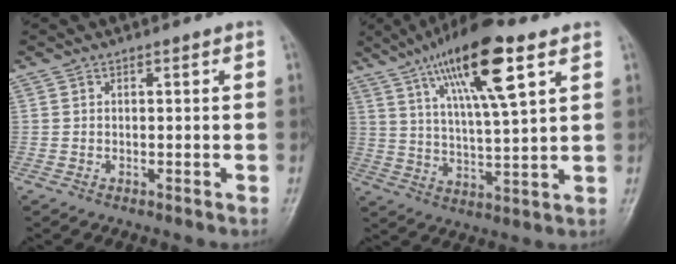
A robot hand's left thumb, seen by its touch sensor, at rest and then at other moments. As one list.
[{"total": 17.0, "force": [8.7, 4.0, 14.0], "torque": [-0.233, -0.019, 0.153]}]